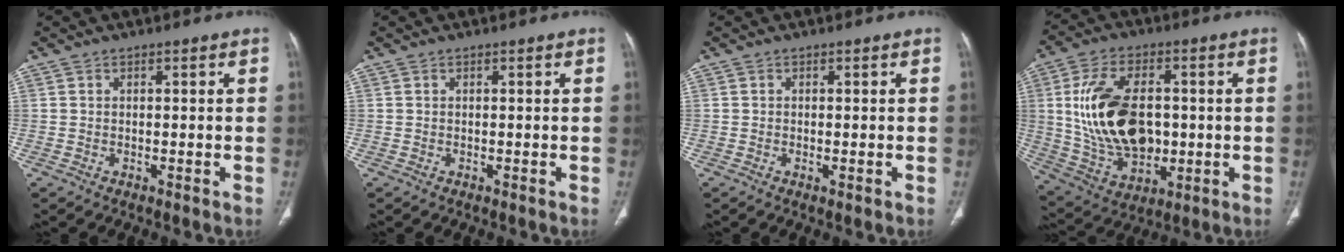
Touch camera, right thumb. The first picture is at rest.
{"total": 0.0}
{"total": 0.9, "force": [-0.3, 0.3, 0.9], "torque": [-0.017, -0.004, -0.003]}
{"total": 19.0, "force": [1.1, 11.7, 14.9], "torque": [-0.260, -0.004, 0.035]}